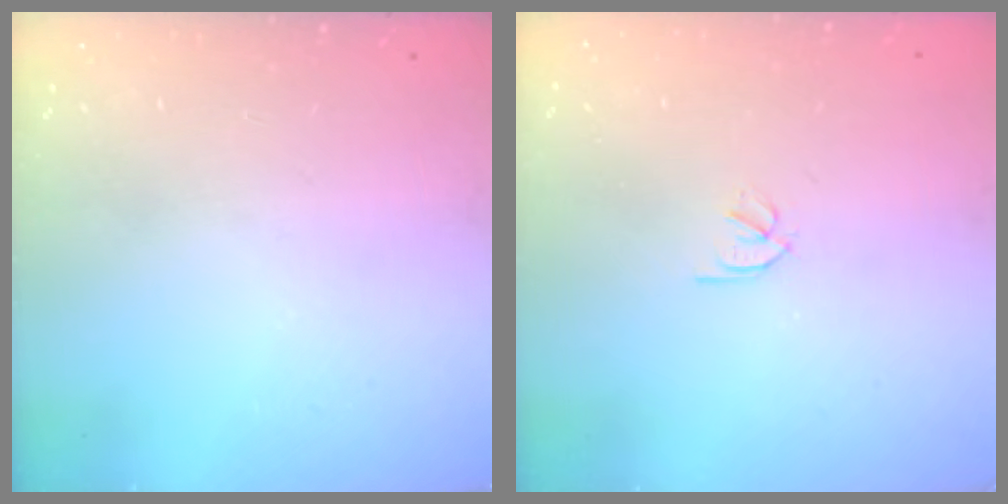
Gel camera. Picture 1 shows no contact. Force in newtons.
{"total": 1.8, "press": 1.7, "slide": 0.5}